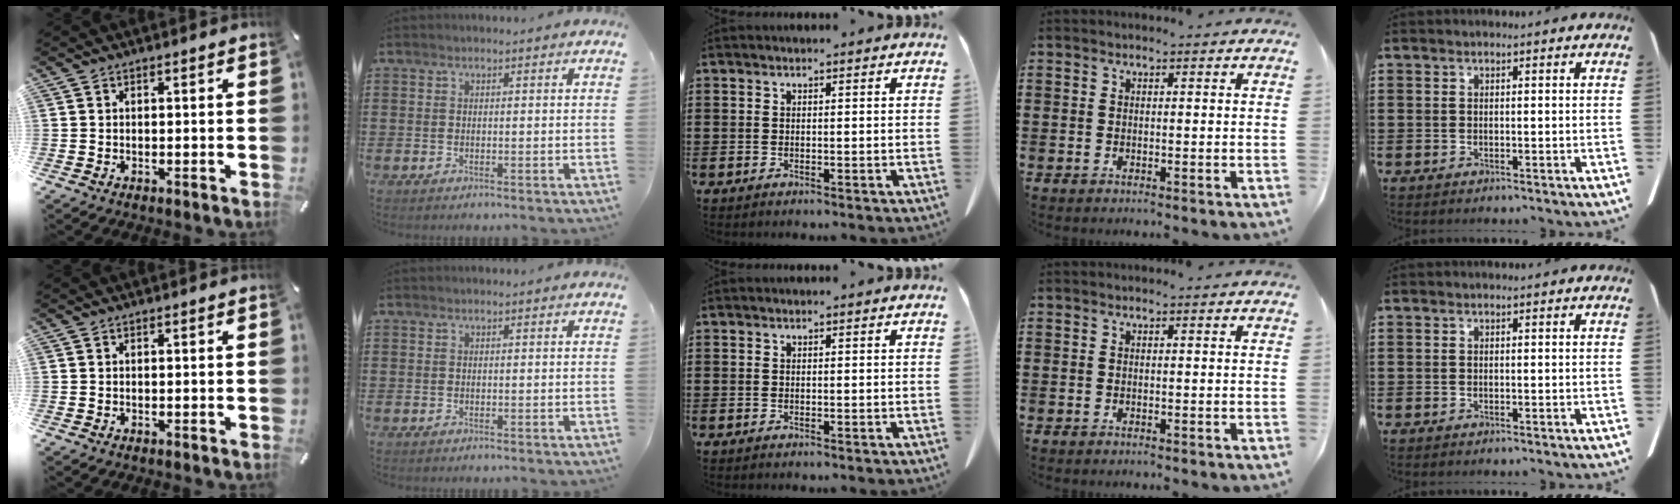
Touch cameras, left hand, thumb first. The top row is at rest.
{}